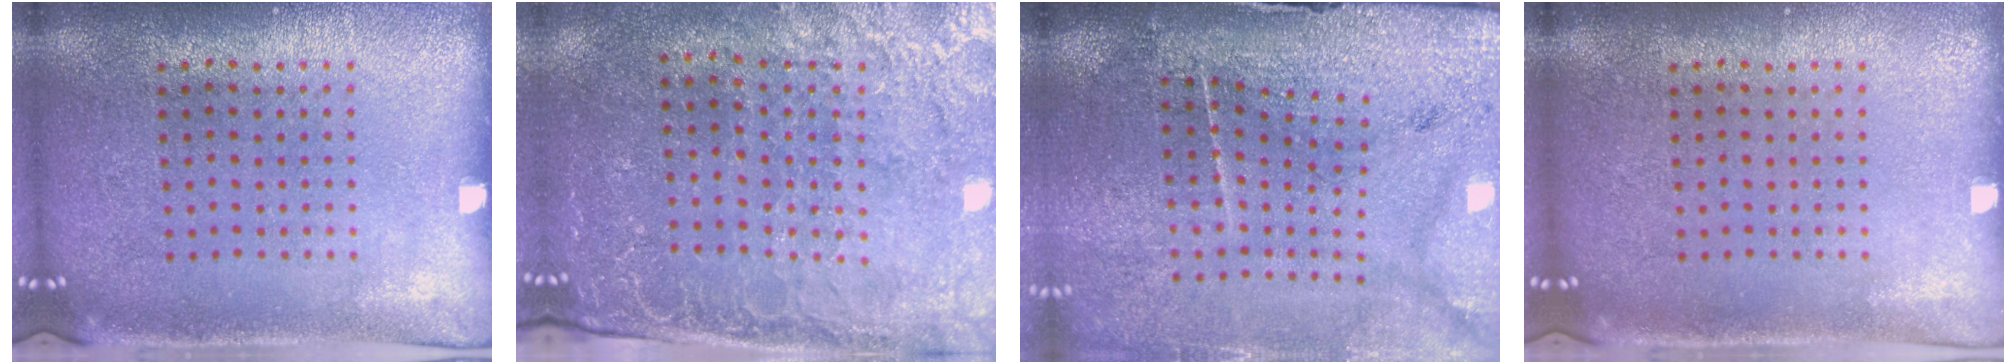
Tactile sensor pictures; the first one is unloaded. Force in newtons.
{"total": 2.9, "press": 2.8, "slide": 0.8}
{"total": 3.5, "press": 3.3, "slide": 0.9}
{"total": 0.0}